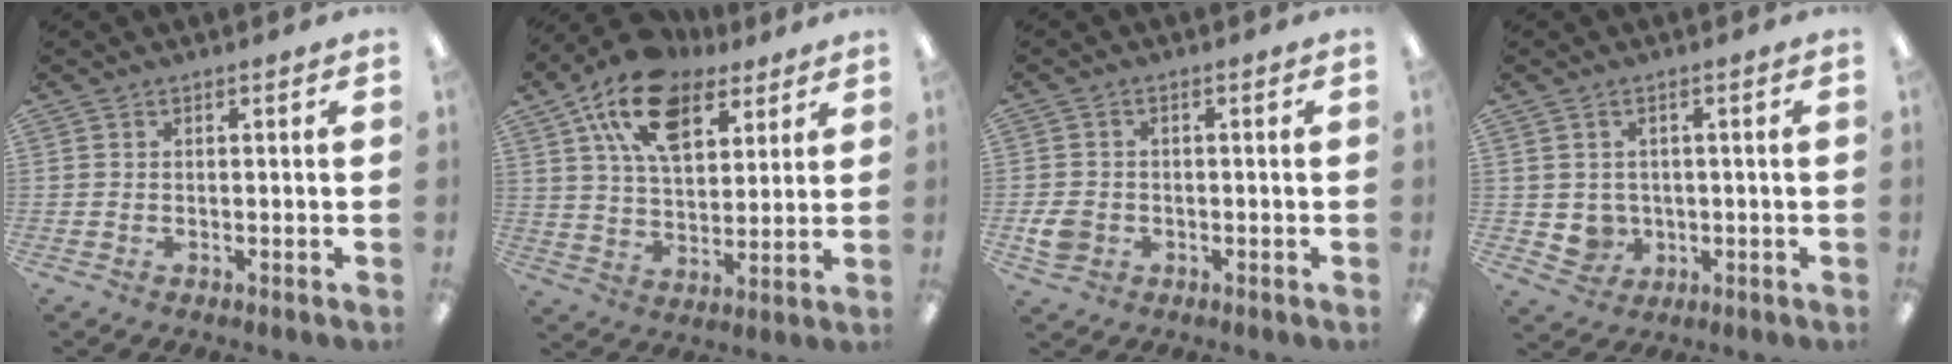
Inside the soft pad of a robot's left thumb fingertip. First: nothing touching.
{"total": 17.4, "force": [10.1, 9.9, 10.0], "torque": [-0.179, -0.031, 0.184]}
{"total": 4.0, "force": [-1.0, 3.4, 1.9], "torque": [-0.036, 0.000, -0.020]}
{"total": 4.2, "force": [0.5, 4.0, 1.1], "torque": [-0.026, 0.005, 0.011]}